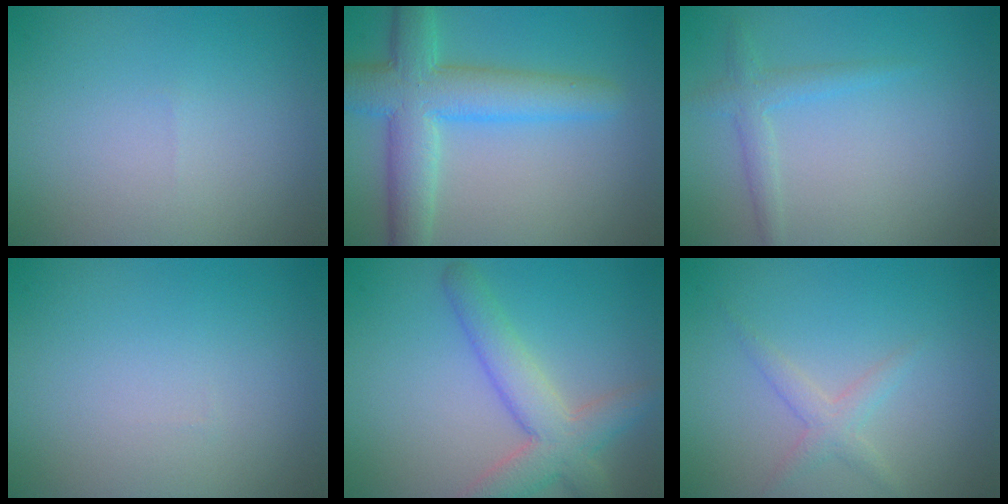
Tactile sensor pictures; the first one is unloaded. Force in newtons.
{"total": 6.8, "press": 6.8, "slide": 0.2}
{"total": 1.8, "press": 1.8, "slide": 0.0}
{"total": 0.0}
{"total": 5.1, "press": 5.1, "slide": 0.2}
{"total": 1.7, "press": 1.7, "slide": 0.1}